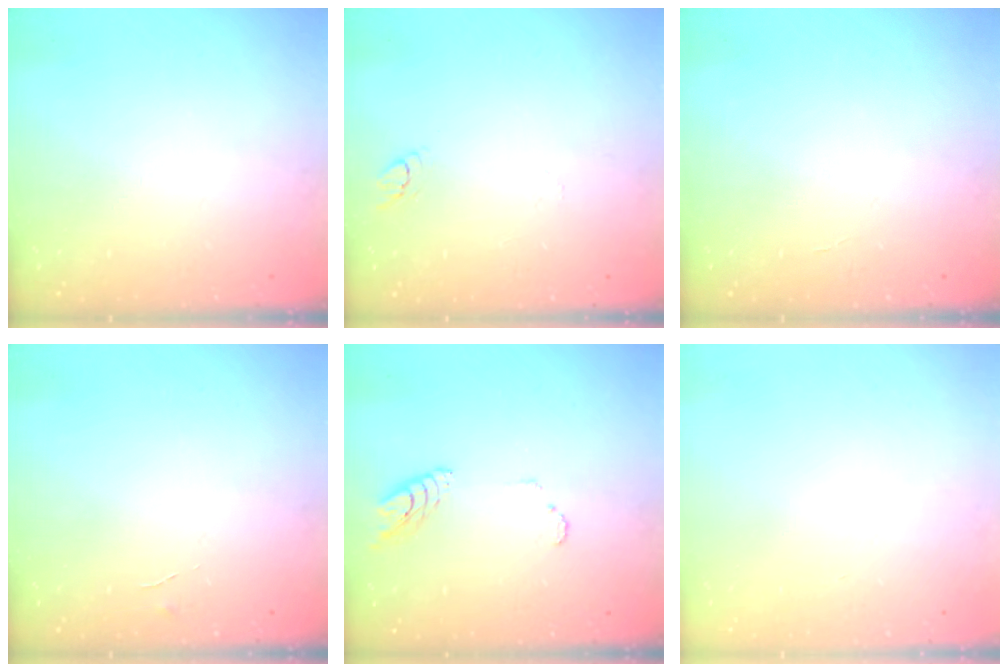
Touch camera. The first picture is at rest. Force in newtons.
{"total": 3.2, "press": 3.2, "slide": 0.3}
{"total": 1.1, "press": 1.1, "slide": 0.2}
{"total": 3.5, "press": 3.5, "slide": 0.4}
{"total": 5.8, "press": 5.8, "slide": 0.4}
{"total": 0.0}